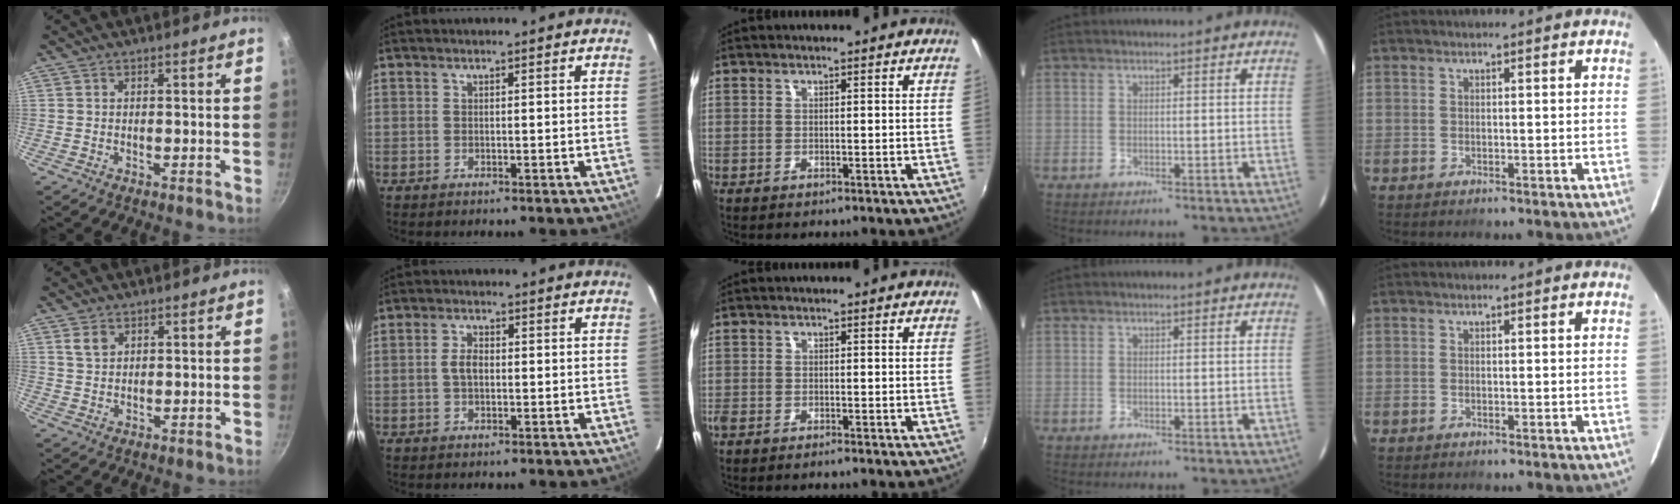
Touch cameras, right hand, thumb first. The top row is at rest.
{"thumb": {"total": 2.9, "force": [1.5, 2.0, 1.6], "torque": [-0.022, -0.003, 0.031]}, "index": {"total": 3.0, "force": [-0.2, 1.8, 2.4], "torque": [-0.049, 0.006, -0.001]}, "middle": {"total": 1.2, "force": [-1.0, 0.2, 0.5], "torque": [-0.014, -0.004, -0.023]}}